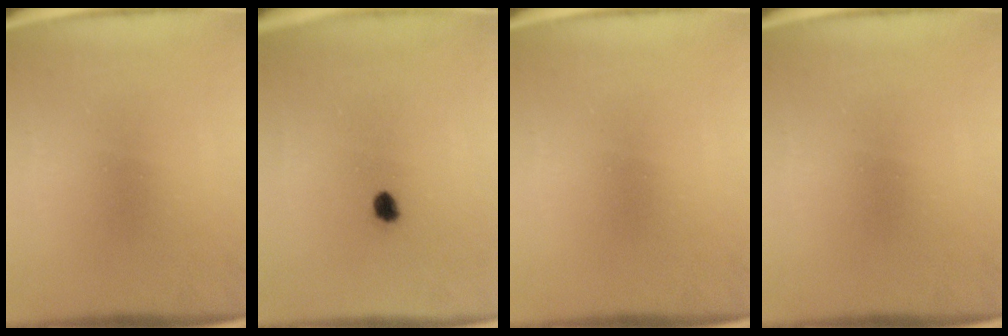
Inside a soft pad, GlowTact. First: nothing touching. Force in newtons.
{"total": 3.0}
{"total": 0.0}
{"total": 0.0}